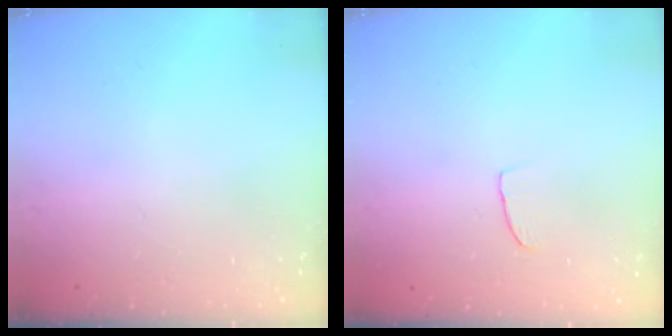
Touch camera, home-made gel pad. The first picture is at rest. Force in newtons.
{"total": 3.1, "press": 3.1, "slide": 0.2}